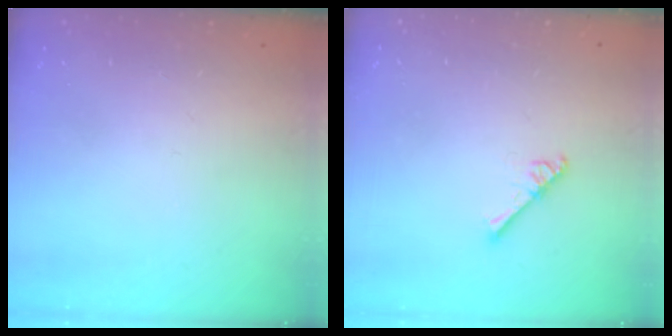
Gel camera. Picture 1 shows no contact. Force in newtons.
{"total": 2.5, "press": 2.5, "slide": 0.3}